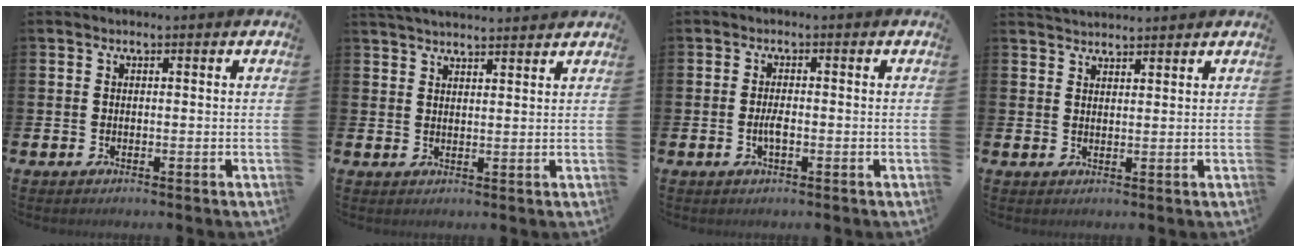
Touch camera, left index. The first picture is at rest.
{"total": 3.3, "force": [3.3, 0.0, 0.3], "torque": [-0.012, -0.014, 0.061]}
{"total": 1.9, "force": [-0.5, 0.6, 1.8], "torque": [-0.032, 0.001, -0.010]}
{"total": 2.7, "force": [2.7, 0.3, 0.1], "torque": [-0.007, -0.009, 0.050]}